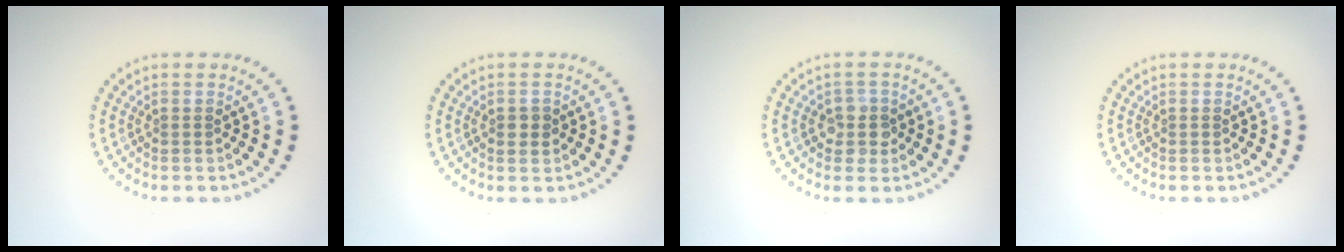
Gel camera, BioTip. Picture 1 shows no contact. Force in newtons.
{"total": 1.4, "press": 1.4, "slide": 0.2}
{"total": 2.3, "press": 2.1, "slide": 1.0}
{"total": 0.0}